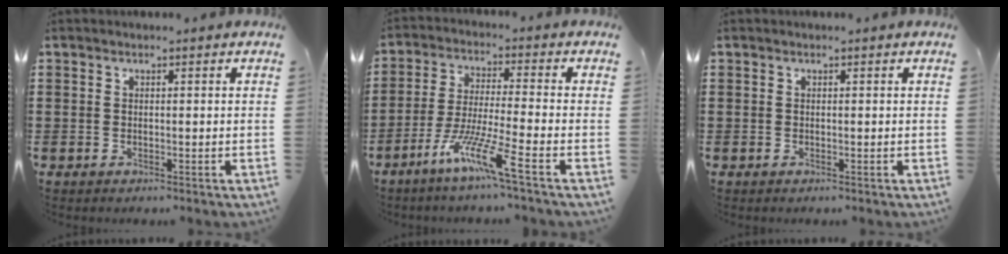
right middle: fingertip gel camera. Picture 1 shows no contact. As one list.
[{"total": 8.9, "force": [-6.0, 0.1, 6.6], "torque": [-0.138, -0.011, -0.118]}, {"total": 0.0}]